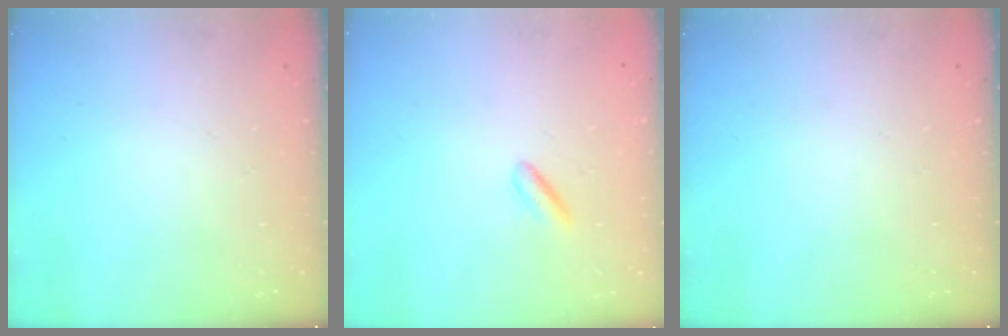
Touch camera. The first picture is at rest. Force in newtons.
{"total": 2.5, "press": 2.3, "slide": 1.0}
{"total": 0.0}